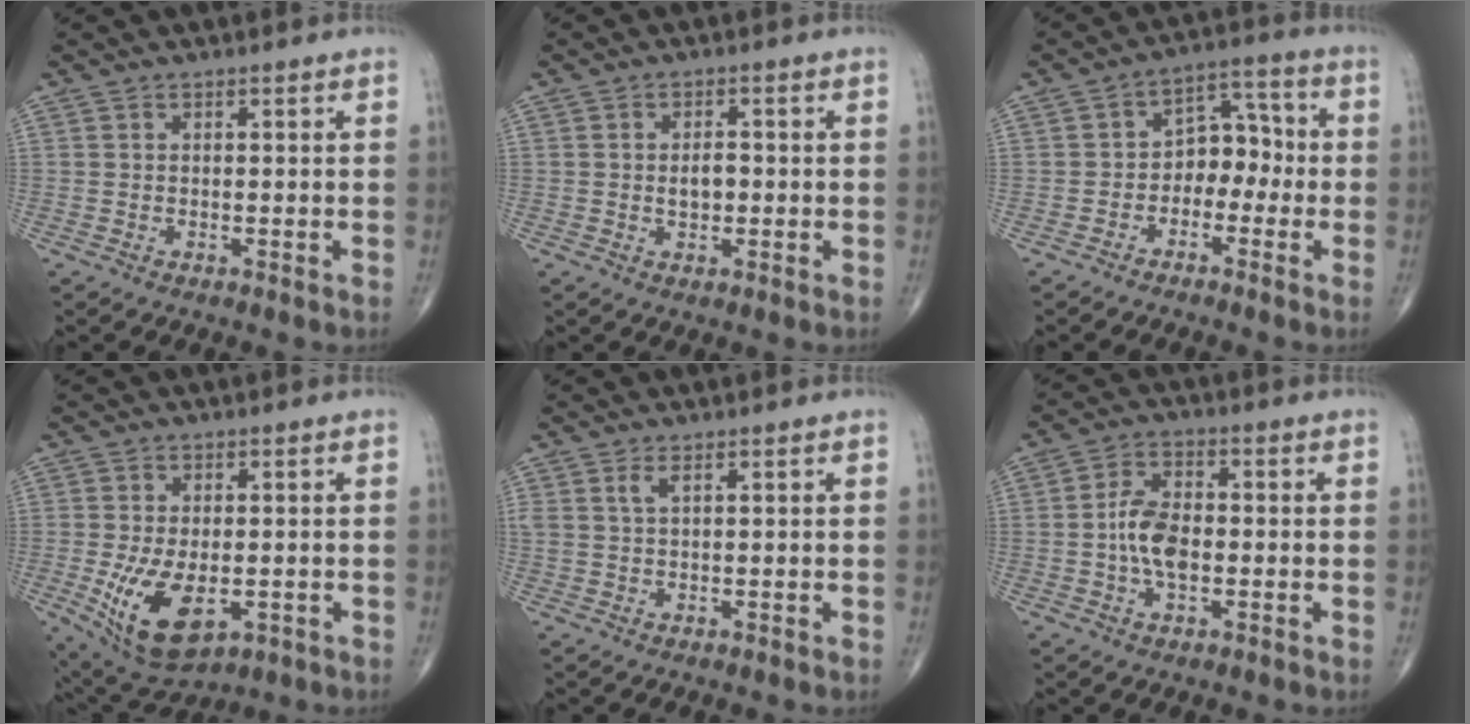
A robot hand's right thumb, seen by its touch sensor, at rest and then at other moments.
{"total": 3.1, "force": [-0.3, 1.9, 2.5], "torque": [-0.036, 0.004, -0.004]}
{"total": 7.5, "force": [-1.9, 5.3, 4.9], "torque": [-0.036, 0.043, -0.046]}
{"total": 12.0, "force": [-3.0, 6.6, 9.6], "torque": [-0.162, -0.009, -0.030]}
{"total": 1.8, "force": [0.8, 0.6, 1.4], "torque": [-0.036, 0.005, 0.022]}
{"total": 7.6, "force": [-1.1, 4.3, 6.2], "torque": [-0.113, 0.013, -0.026]}